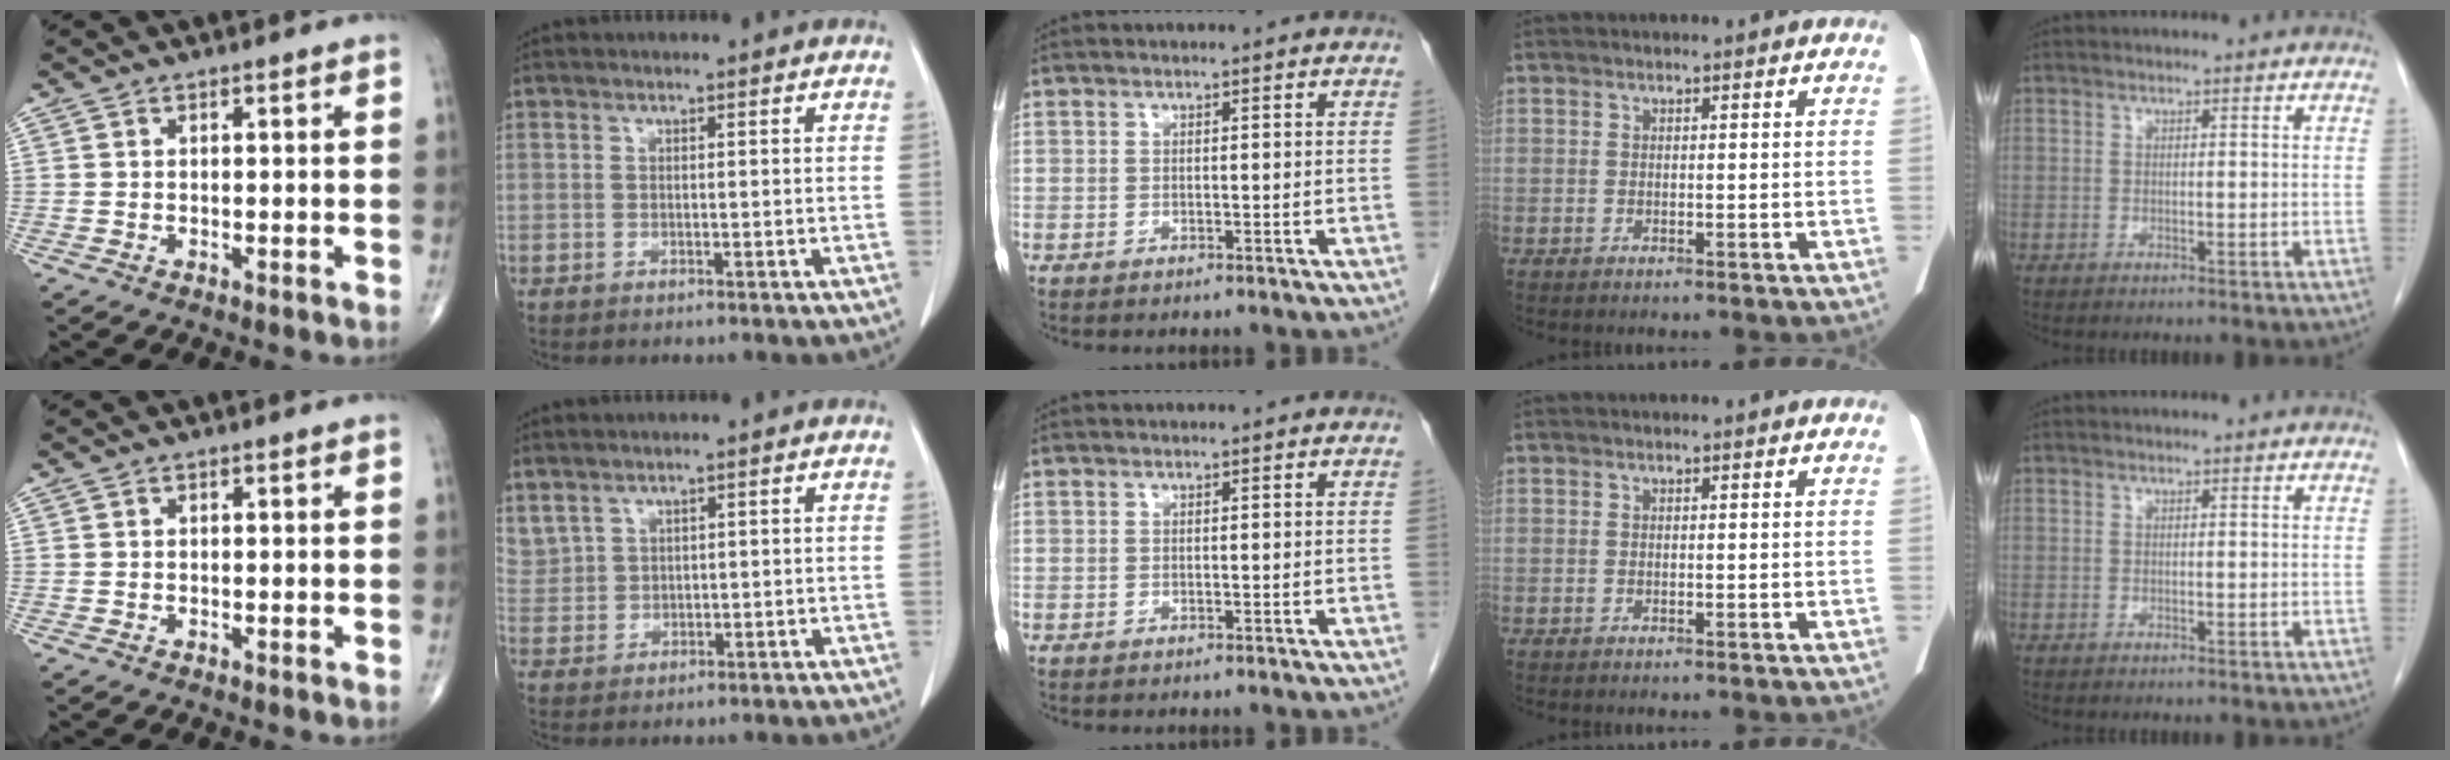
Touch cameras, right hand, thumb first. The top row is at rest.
{"index": {"total": 5.5, "force": [3.4, 3.8, 1.9], "torque": [-0.056, 0.013, 0.087]}}